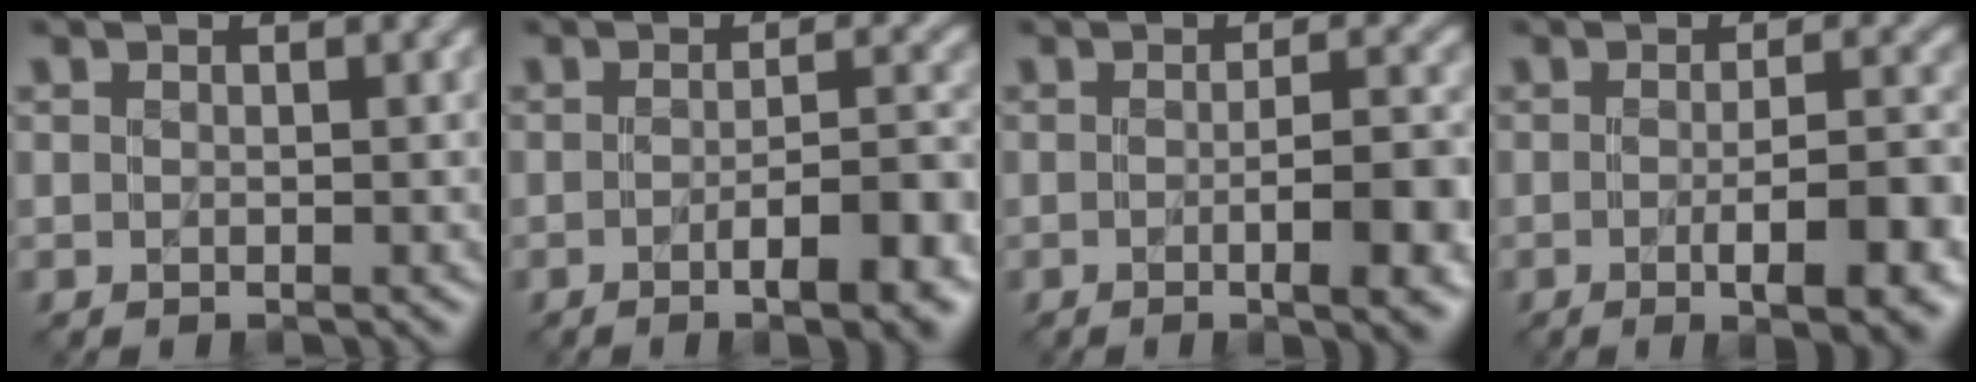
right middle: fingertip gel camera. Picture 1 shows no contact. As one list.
[{"total": 7.0, "force": [-2.9, 2.1, 6.1], "torque": [-0.072, 0.002, -0.035]}, {"total": 6.8, "force": [-1.5, 2.1, 6.3], "torque": [-0.070, -0.003, -0.010]}, {"total": 7.1, "force": [-1.9, 2.1, 6.5], "torque": [-0.080, -0.003, -0.018]}]